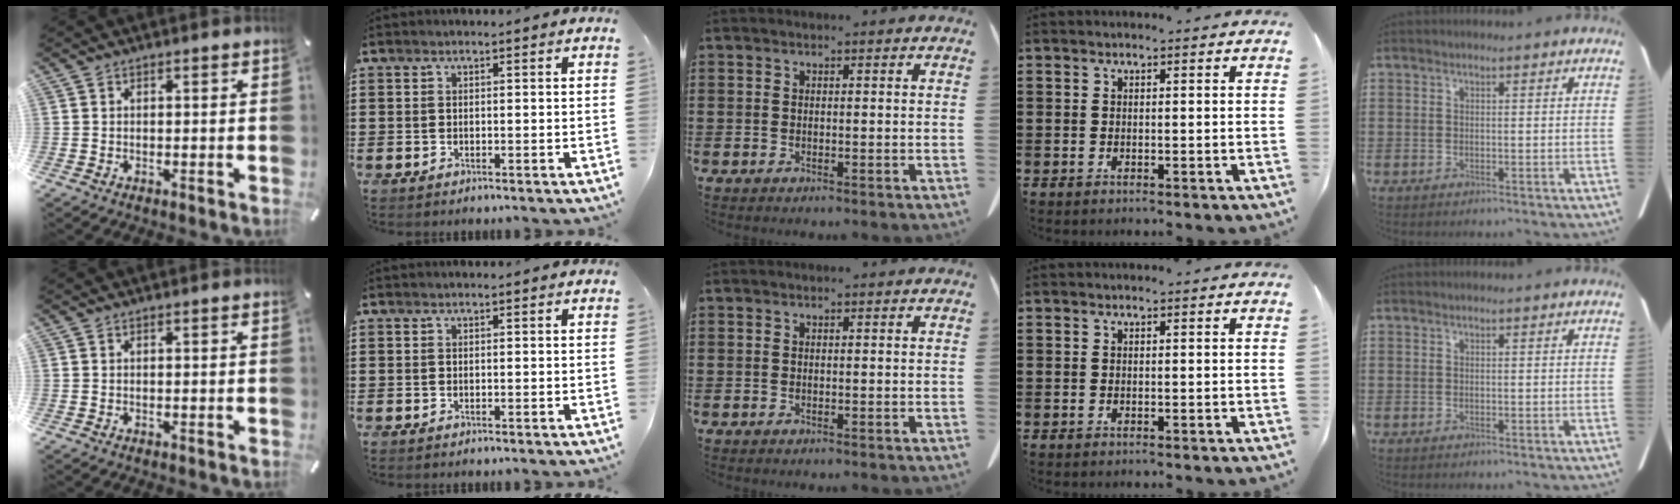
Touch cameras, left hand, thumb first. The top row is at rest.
{}